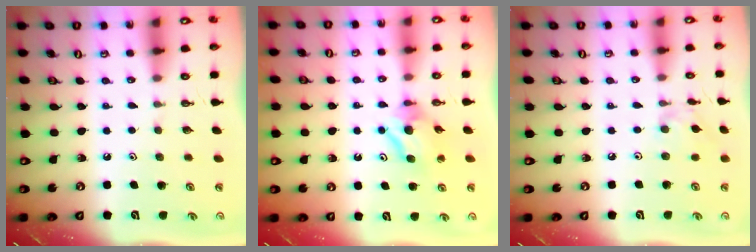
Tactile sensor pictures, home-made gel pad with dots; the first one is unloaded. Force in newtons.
{"total": 7.9, "press": 7.9, "slide": 0.2}
{"total": 3.4, "press": 3.4, "slide": 0.4}